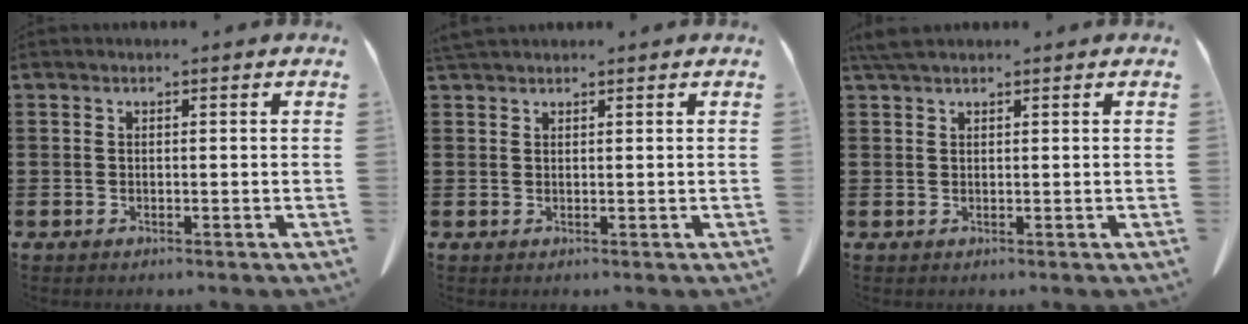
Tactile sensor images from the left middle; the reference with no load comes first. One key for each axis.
{"total": 1.5, "fx": 1.4, "fy": 0.3, "fz": 0.5, "tx": -0.015, "ty": -0.001, "tz": 0.029}
{"total": 2.3, "fx": 1.7, "fy": 0.5, "fz": 1.4, "tx": -0.033, "ty": 0.001, "tz": 0.033}